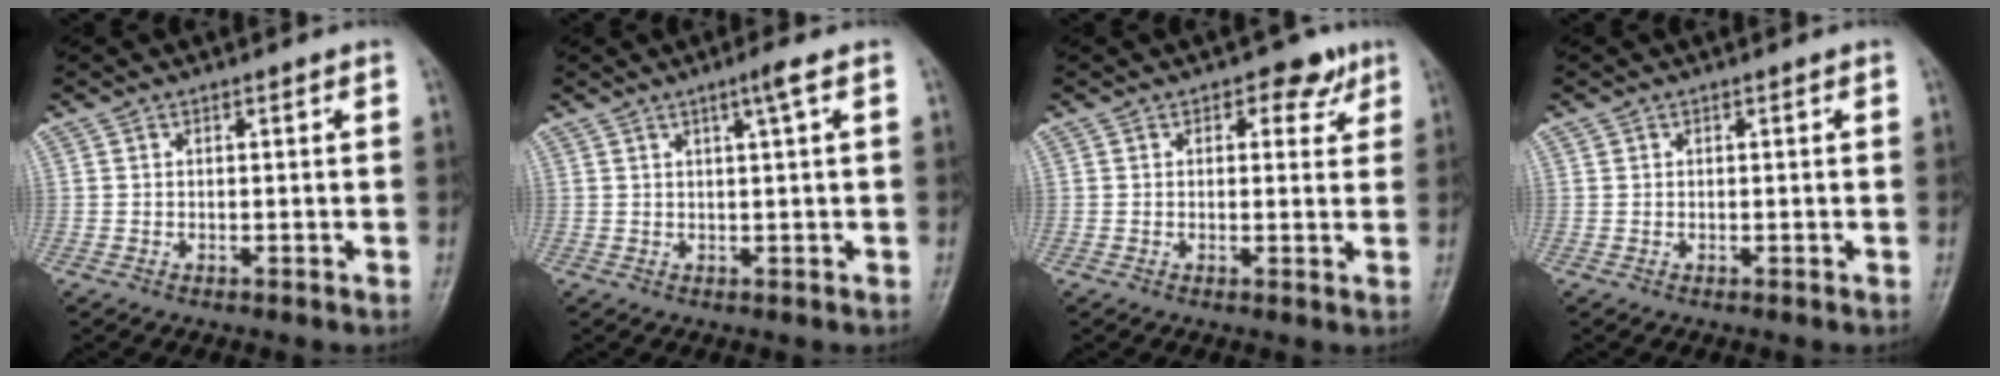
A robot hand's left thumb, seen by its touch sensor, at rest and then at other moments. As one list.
[{"total": 2.7, "force": [1.2, -0.4, 2.4], "torque": [-0.045, -0.001, 0.024]}, {"total": 4.4, "force": [2.3, 2.9, 2.4], "torque": [0.002, -0.005, 0.023]}, {"total": 0.0}]